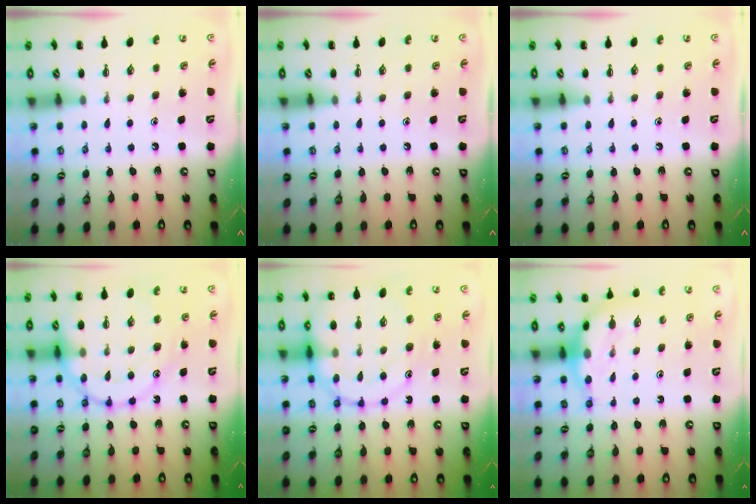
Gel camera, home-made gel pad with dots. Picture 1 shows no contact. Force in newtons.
{"total": 0.0}
{"total": 0.0}
{"total": 19.5, "press": 19.3, "slide": 3.0}
{"total": 16.6, "press": 16.5, "slide": 2.2}
{"total": 8.8, "press": 8.7, "slide": 1.4}